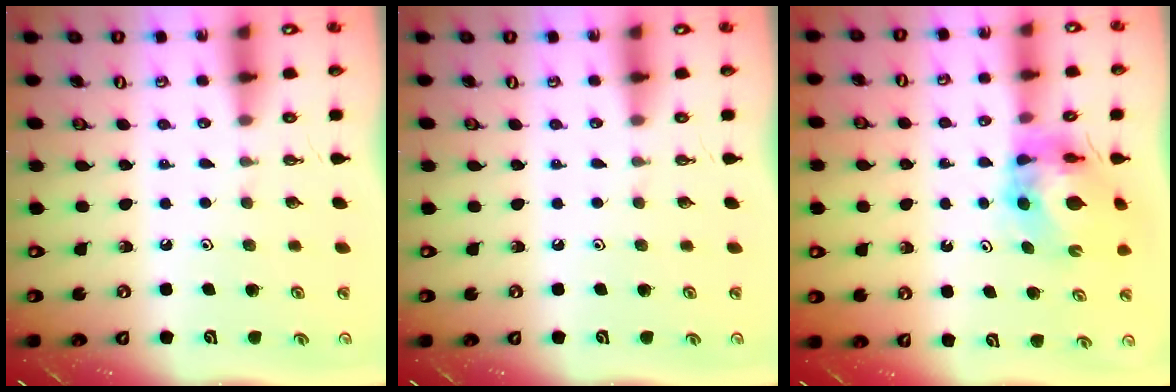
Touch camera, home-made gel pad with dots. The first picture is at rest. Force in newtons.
{"total": 0.0}
{"total": 9.5, "press": 9.5, "slide": 0.9}